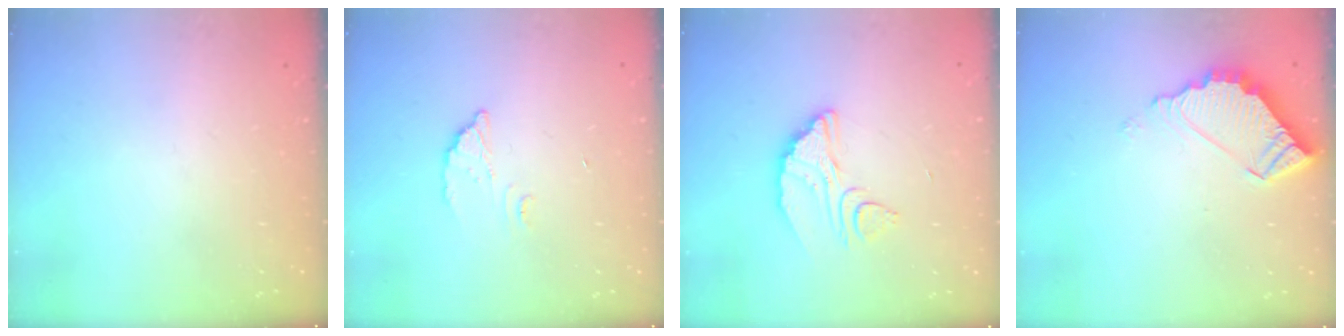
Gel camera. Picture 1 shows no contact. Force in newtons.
{"total": 2.8, "press": 2.8, "slide": 0.2}
{"total": 8.8, "press": 8.8, "slide": 0.8}
{"total": 7.9, "press": 7.9, "slide": 0.3}